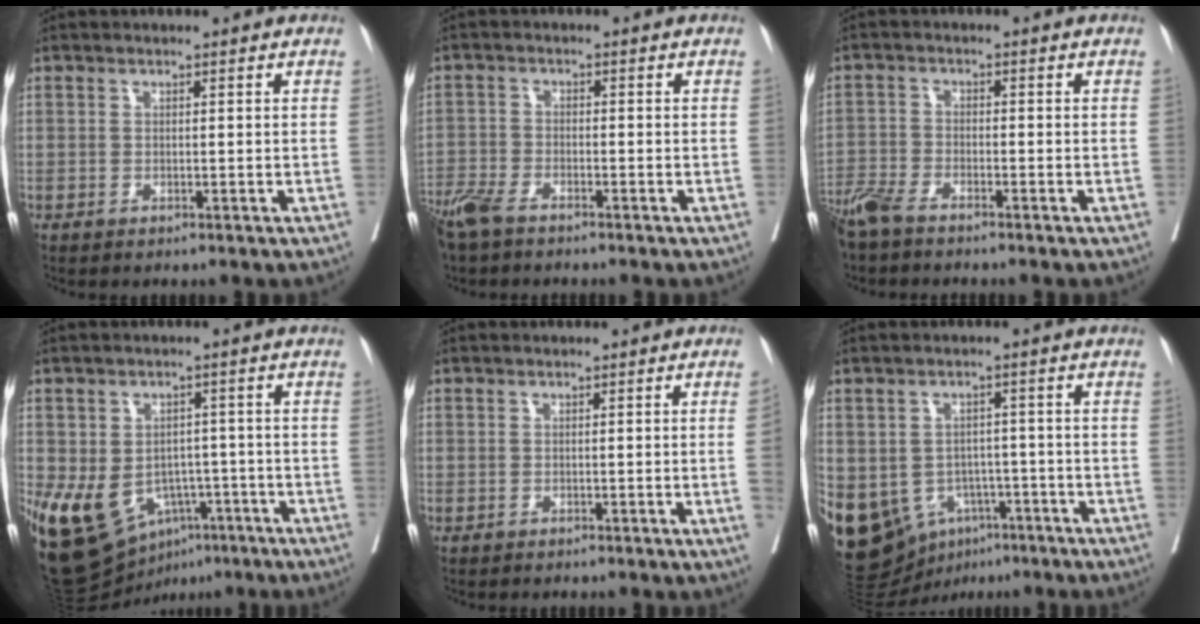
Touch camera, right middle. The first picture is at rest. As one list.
[{"total": 5.7, "force": [-4.8, 1.3, 2.9], "torque": [-0.060, -0.012, -0.095]}, {"total": 5.4, "force": [-4.6, 1.0, 2.7], "torque": [-0.055, -0.013, -0.092]}, {"total": 13.2, "force": [-5.5, 9.9, 6.9], "torque": [-0.135, 0.012, -0.072]}, {"total": 1.8, "force": [0.0, -1.0, 1.5], "torque": [-0.021, -0.001, 0.002]}, {"total": 18.6, "force": [-8.0, 14.4, 8.7], "torque": [-0.229, 0.004, -0.106]}]